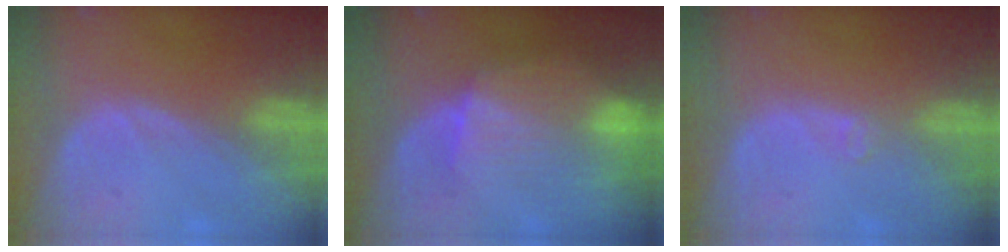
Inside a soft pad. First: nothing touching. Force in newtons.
{"total": 8.6, "press": 8.0, "slide": 3.2}
{"total": 1.1, "press": 0.8, "slide": 0.7}